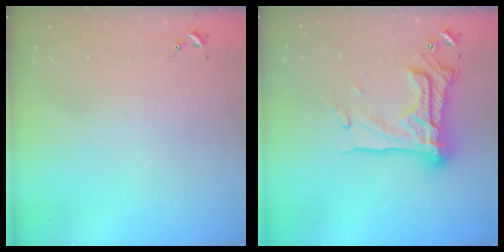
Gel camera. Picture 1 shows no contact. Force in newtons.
{"total": 21.7, "press": 21.7, "slide": 1.1}